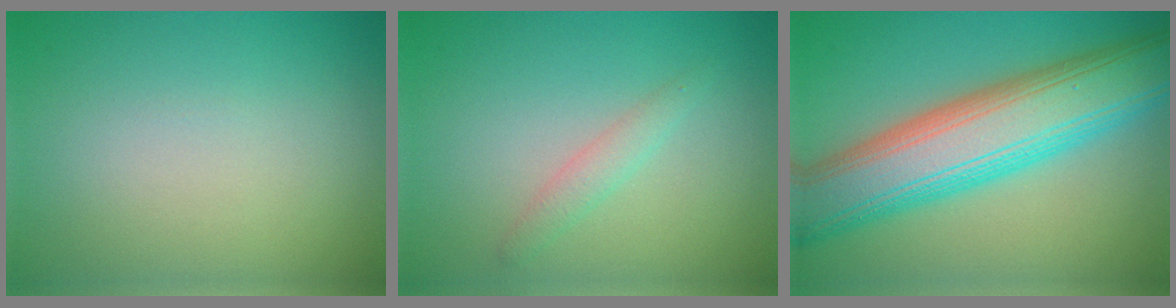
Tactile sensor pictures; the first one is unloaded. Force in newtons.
{"total": 1.4, "press": 1.4, "slide": 0.0}
{"total": 11.5, "press": 11.5, "slide": 0.3}